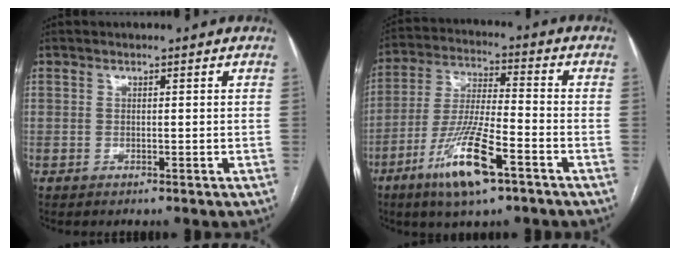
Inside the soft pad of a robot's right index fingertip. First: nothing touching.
{"total": 13.1, "force": [-7.0, 2.0, 10.9], "torque": [-0.219, -0.018, -0.127]}